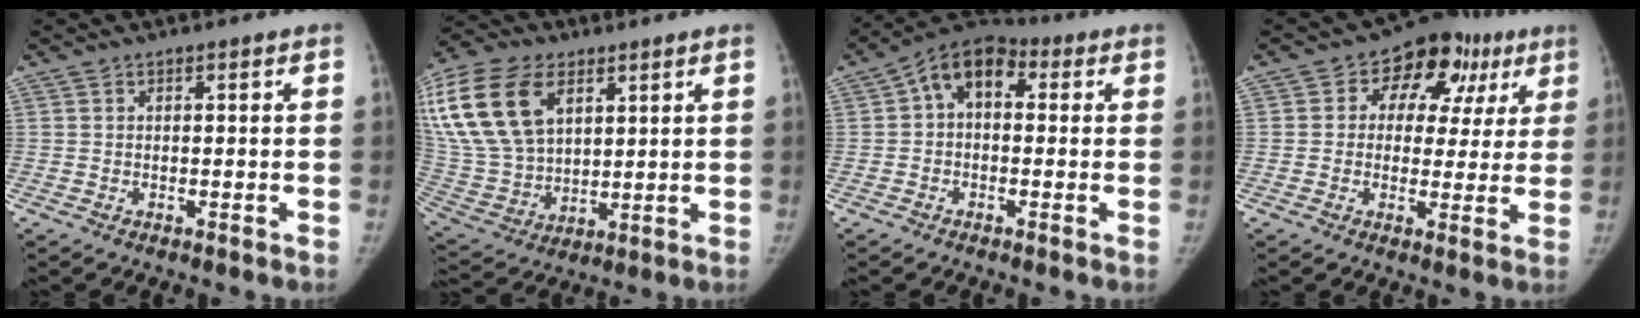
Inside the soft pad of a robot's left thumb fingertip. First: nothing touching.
{"total": 23.9, "force": [9.8, 15.0, 15.8], "torque": [-0.343, 0.002, 0.192]}
{"total": 9.2, "force": [1.5, 6.2, 6.7], "torque": [-0.087, 0.028, 0.008]}
{"total": 13.8, "force": [5.3, 10.0, 7.9], "torque": [-0.039, 0.016, 0.065]}